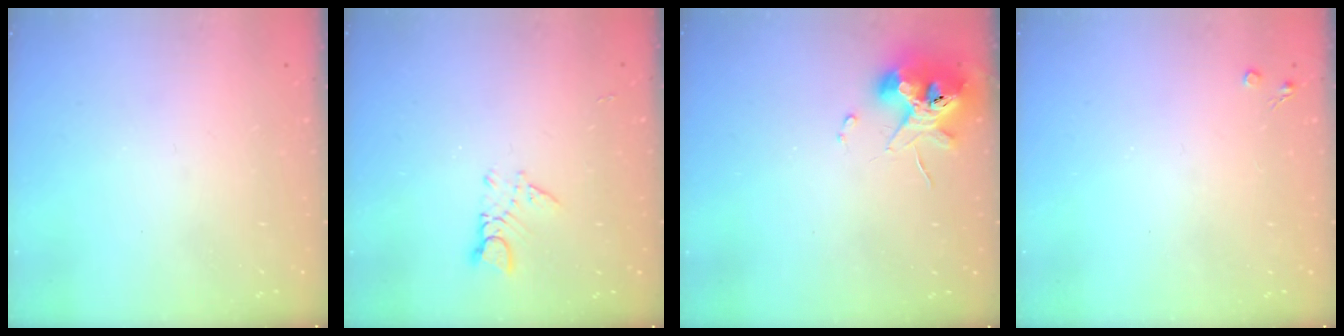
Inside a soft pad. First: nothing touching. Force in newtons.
{"total": 2.7, "press": 2.7, "slide": 0.3}
{"total": 10.9, "press": 10.8, "slide": 1.6}
{"total": 2.6, "press": 2.5, "slide": 0.4}